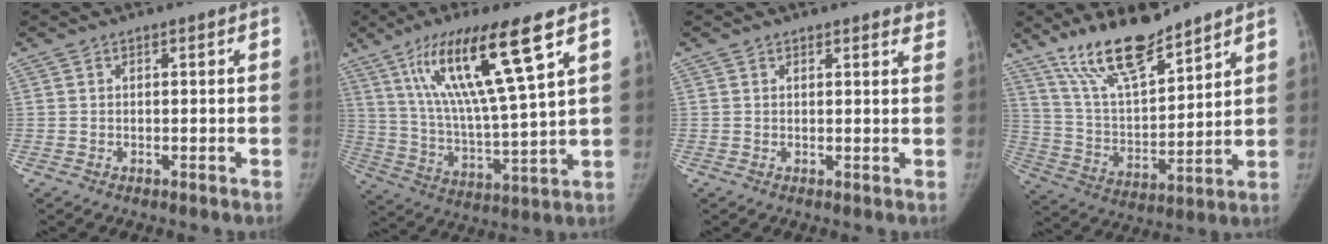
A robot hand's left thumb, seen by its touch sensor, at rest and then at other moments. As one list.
[{"total": 19.2, "force": [9.8, 2.1, 16.4], "torque": [-0.299, -0.040, 0.180]}, {"total": 3.4, "force": [3.2, 1.1, 0.8], "torque": [0.018, -0.011, 0.024]}, {"total": 15.3, "force": [12.0, 4.2, 8.5], "torque": [-0.130, -0.072, 0.229]}]